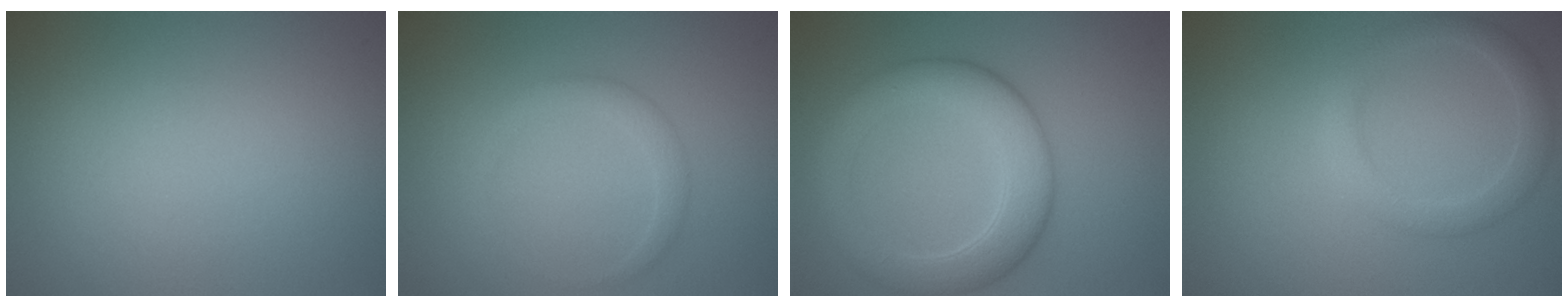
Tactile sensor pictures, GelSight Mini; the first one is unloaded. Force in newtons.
{"total": 1.5, "press": 1.5, "slide": 0.1}
{"total": 6.0, "press": 5.9, "slide": 0.5}
{"total": 2.4, "press": 2.4, "slide": 0.2}